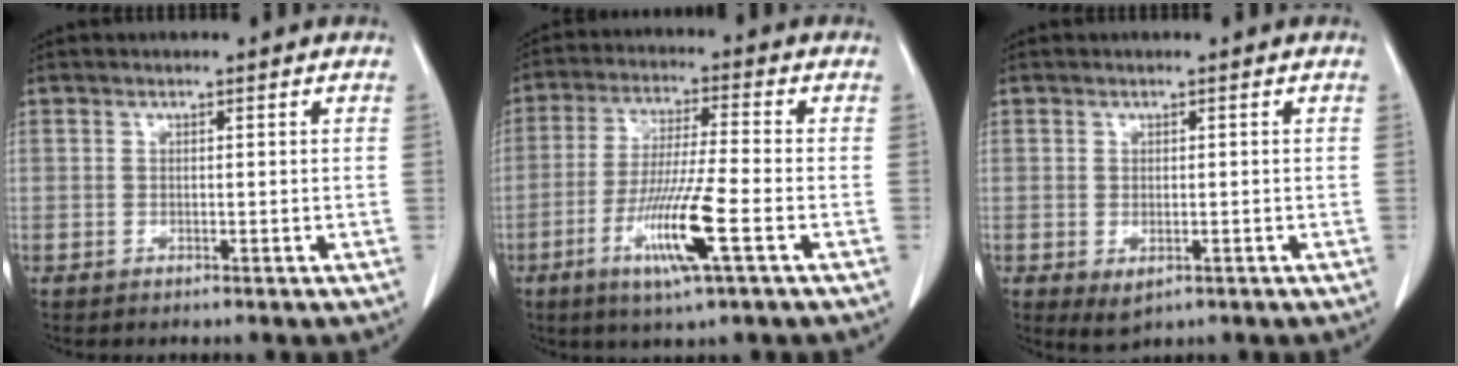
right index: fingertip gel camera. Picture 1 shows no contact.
{"total": 11.0, "force": [-4.2, -0.2, 10.1], "torque": [-0.198, -0.019, -0.080]}
{"total": 2.3, "force": [-0.7, 1.3, 1.8], "torque": [-0.036, -0.010, 0.002]}